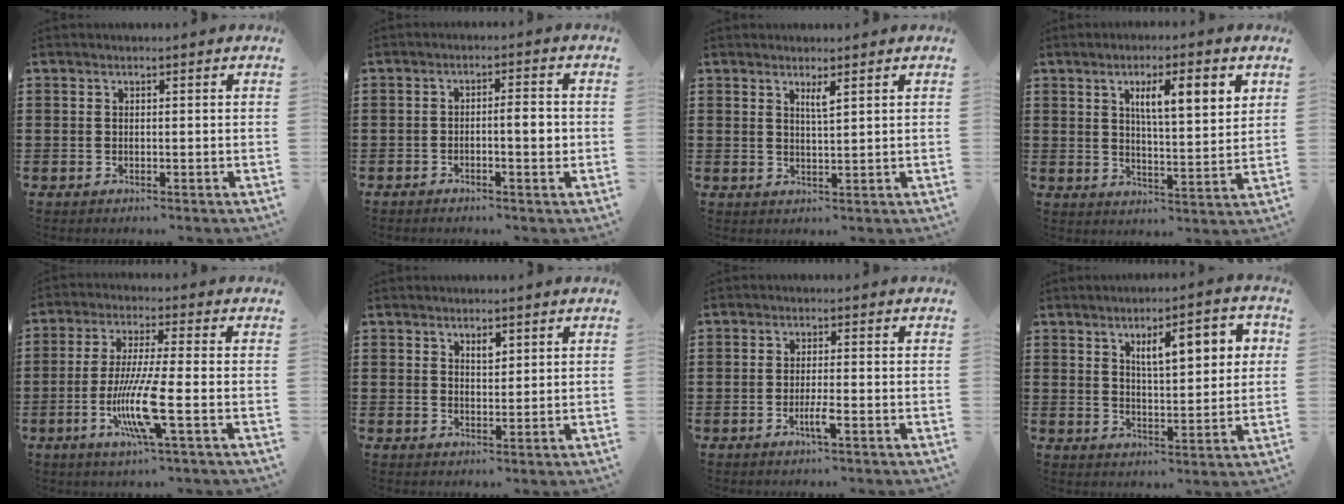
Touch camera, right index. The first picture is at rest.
{"total": 3.6, "force": [-0.7, 0.7, 3.5], "torque": [-0.052, -0.002, -0.016]}
{"total": 2.1, "force": [1.4, 0.1, 1.5], "torque": [-0.032, -0.001, 0.024]}
{"total": 7.4, "force": [3.0, 1.7, 6.5], "torque": [-0.116, 0.000, 0.044]}
{"total": 10.2, "force": [-3.2, 0.8, 9.7], "torque": [-0.201, -0.021, -0.064]}
{"total": 2.0, "force": [1.4, 0.9, 1.1], "torque": [-0.017, 0.000, 0.024]}
{"total": 3.0, "force": [-1.4, 0.1, 2.7], "torque": [-0.052, -0.005, -0.028]}
{"total": 7.5, "force": [3.0, 2.4, 6.5], "torque": [-0.107, 0.000, 0.042]}